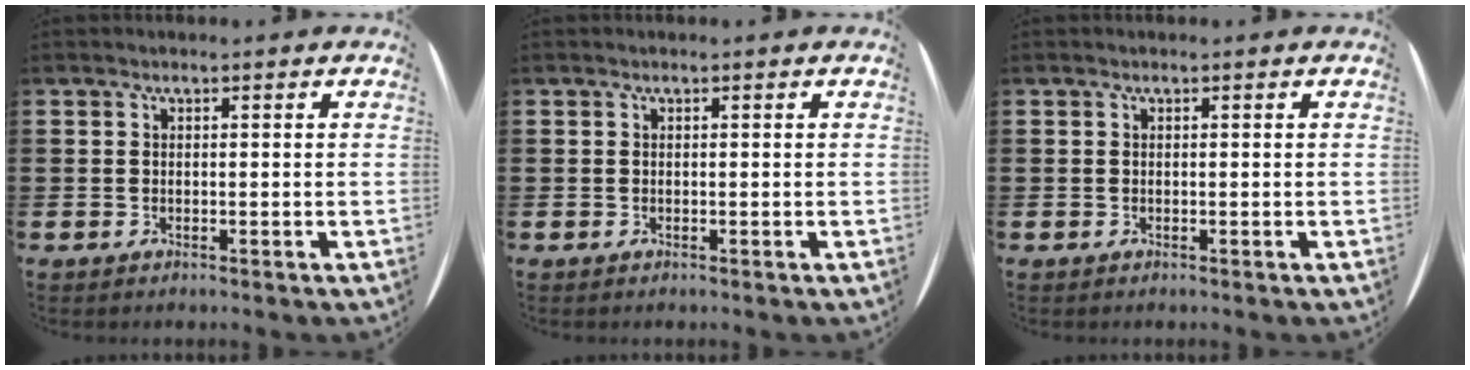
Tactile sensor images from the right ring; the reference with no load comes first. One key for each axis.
{"total": 0.0}
{"total": 0.0}